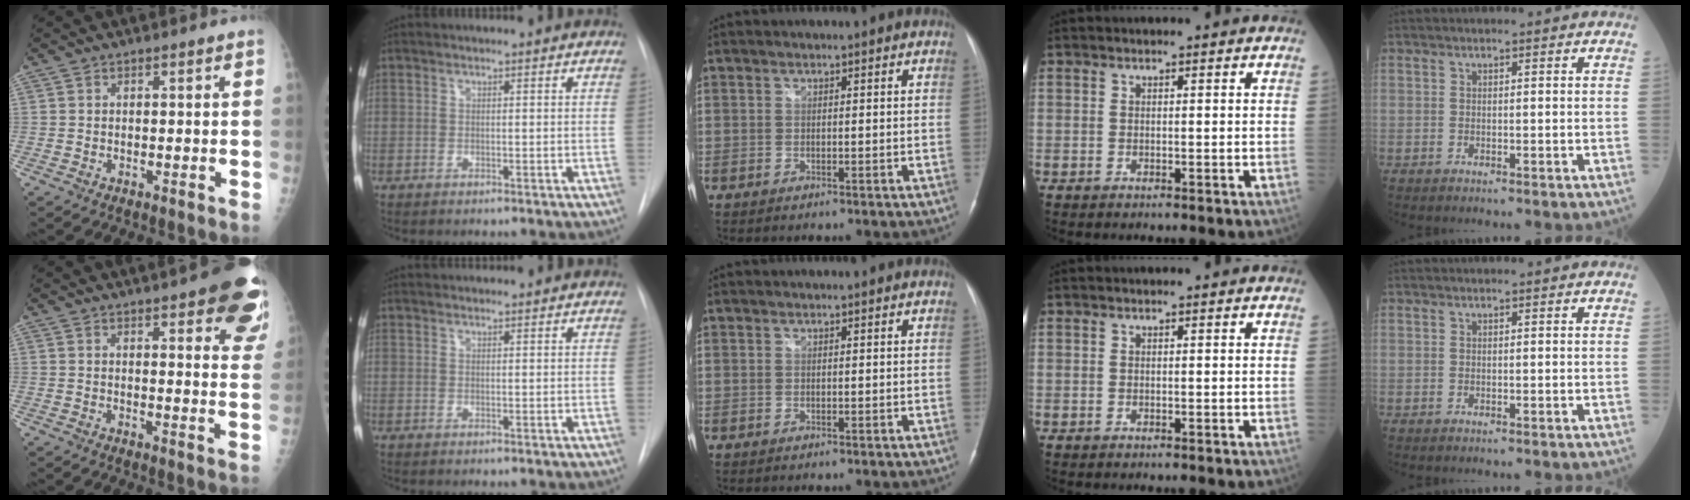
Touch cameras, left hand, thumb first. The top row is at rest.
{"thumb": {"total": 16.3, "force": [9.3, 4.6, 12.5], "torque": [-0.128, -0.033, 0.102]}, "index": {"total": 7.4, "force": [7.1, 1.3, 1.6], "torque": [-0.029, 0.031, 0.106]}}